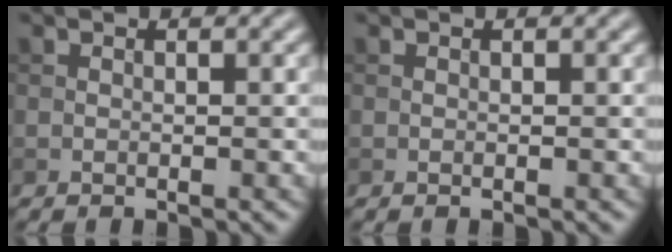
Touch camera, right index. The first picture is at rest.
{"total": 0.0}